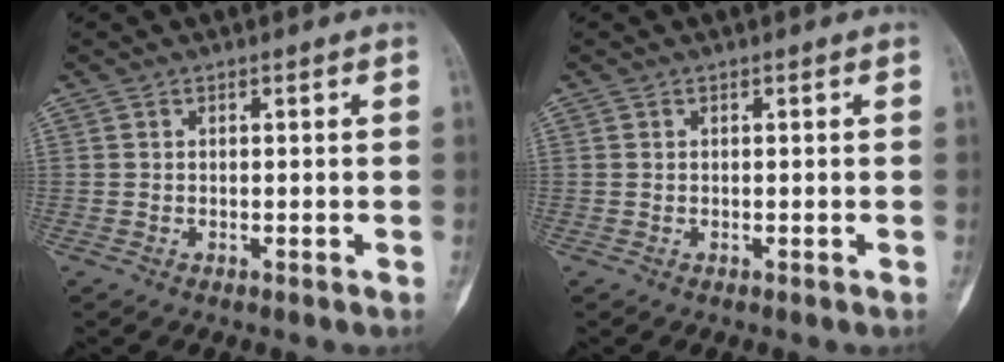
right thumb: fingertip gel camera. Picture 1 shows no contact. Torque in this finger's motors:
{"motor_torque": [0.35, 0.18, 0.00, 0.11, 0.03]}